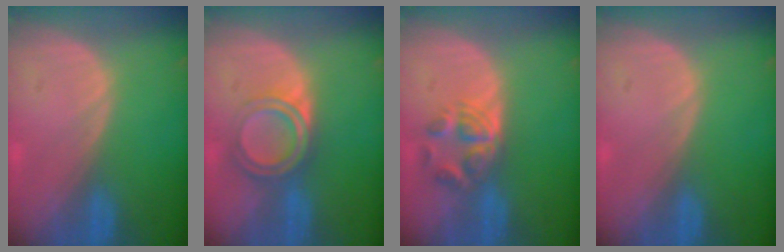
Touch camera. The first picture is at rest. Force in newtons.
{"total": 5.8, "press": 5.0, "slide": 2.8}
{"total": 5.9, "press": 4.8, "slide": 3.4}
{"total": 0.0}